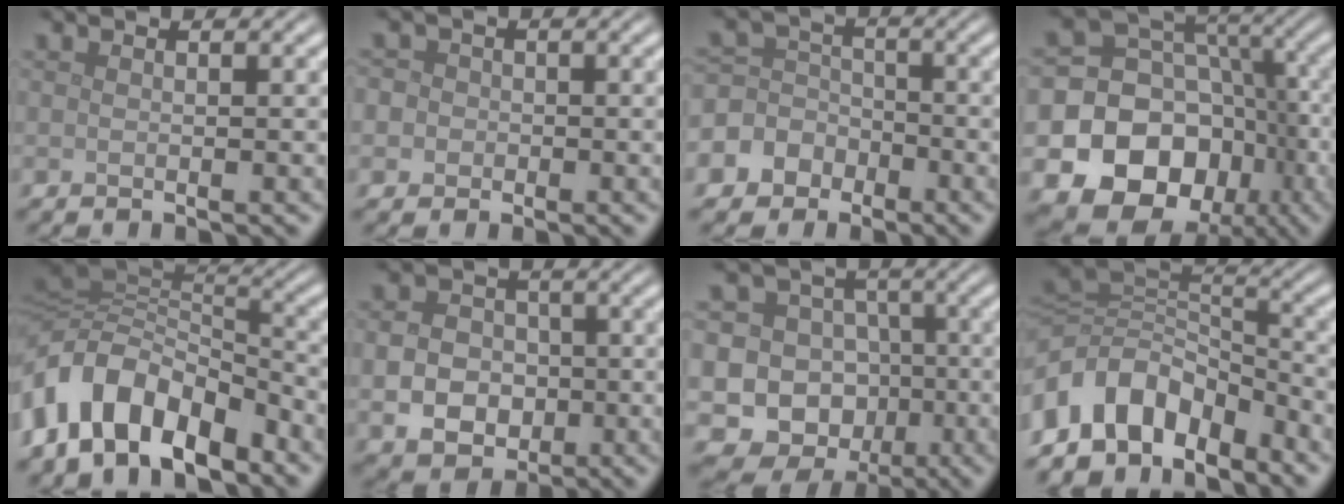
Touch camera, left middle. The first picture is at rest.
{"total": 3.3, "force": [0.1, 3.1, 1.2], "torque": [0.004, 0.025, -0.034]}
{"total": 6.7, "force": [-2.9, 5.9, 1.2], "torque": [-0.020, 0.013, -0.075]}
{"total": 18.2, "force": [-7.1, 15.5, 6.5], "torque": [-0.111, -0.033, -0.125]}
{"total": 10.6, "force": [-5.1, 6.4, 6.8], "torque": [-0.119, 0.007, -0.101]}
{"total": 5.4, "force": [-1.1, 4.5, 2.8], "torque": [-0.058, -0.009, -0.026]}
{"total": 16.6, "force": [-5.4, 15.1, 4.2], "torque": [-0.101, -0.010, -0.091]}
{"total": 9.4, "force": [-5.8, 5.9, 4.4], "torque": [-0.073, 0.002, -0.112]}